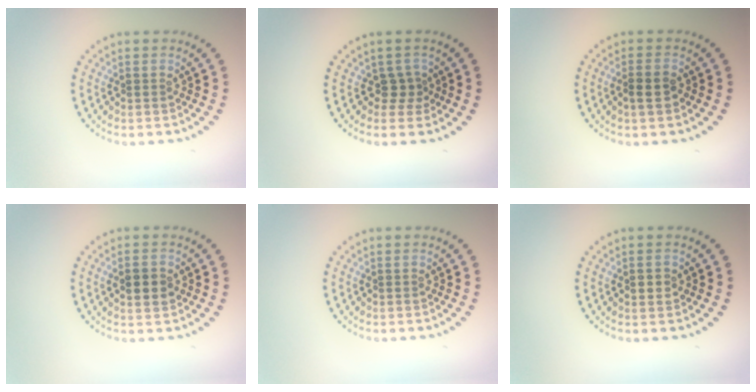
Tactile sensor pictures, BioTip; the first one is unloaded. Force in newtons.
{"total": 1.7, "press": 1.1, "slide": 1.3}
{"total": 1.9, "press": 1.8, "slide": 0.6}
{"total": 2.2, "press": 2.2, "slide": 0.1}
{"total": 0.0}
{"total": 0.9, "press": 0.9, "slide": 0.0}